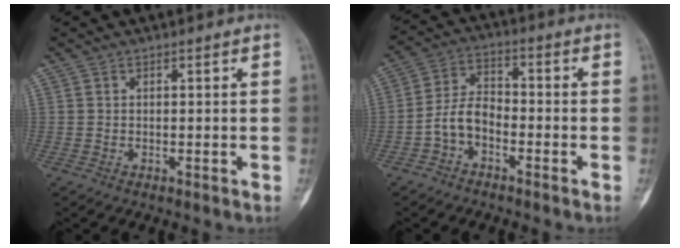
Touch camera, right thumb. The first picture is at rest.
{"total": 6.5, "force": [-2.8, 4.1, 4.2], "torque": [-0.073, 0.033, -0.066]}